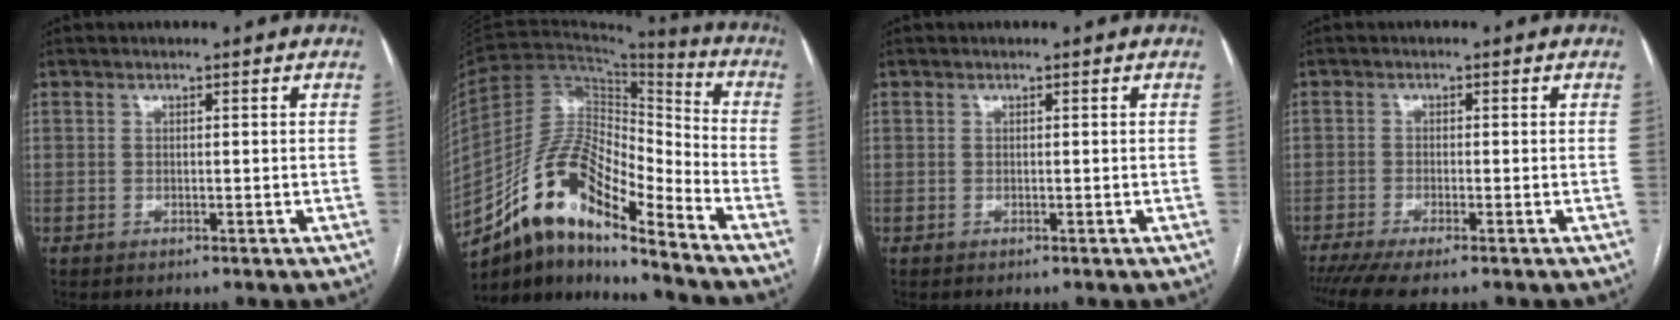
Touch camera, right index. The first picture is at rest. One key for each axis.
{"total": 15.3, "fx": -11.0, "fy": 3.8, "fz": 10.0, "tx": -0.184, "ty": 0.037, "tz": -0.194}
{"total": 0.0}
{"total": 5.8, "fx": -4.4, "fy": 0.4, "fz": 3.7, "tx": -0.056, "ty": -0.012, "tz": -0.073}